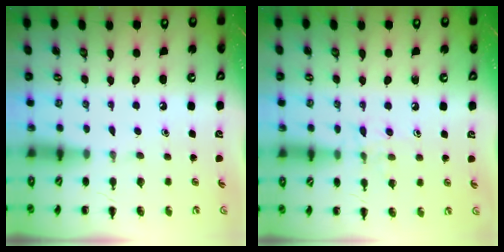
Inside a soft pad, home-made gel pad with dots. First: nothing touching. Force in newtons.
{"total": 7.0, "press": 6.8, "slide": 1.7}